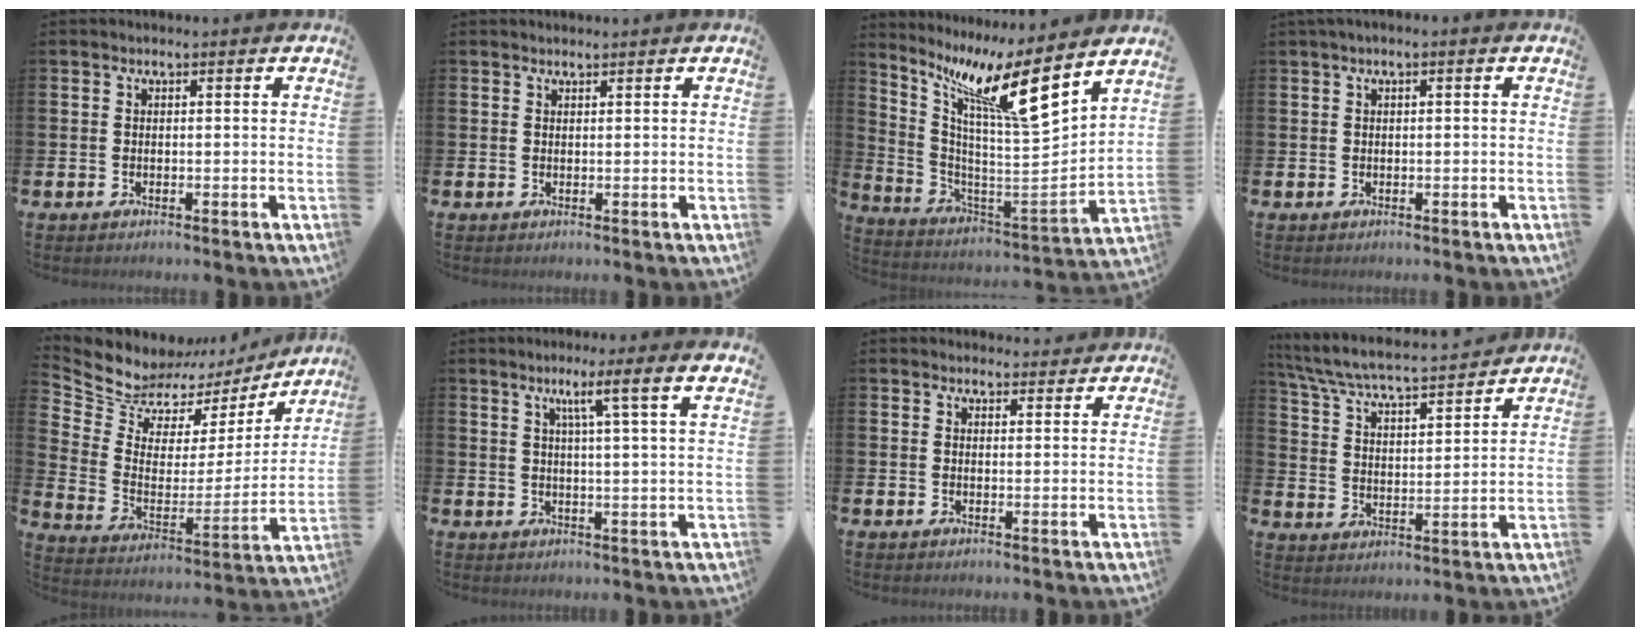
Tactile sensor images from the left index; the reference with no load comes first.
{"total": 0.7, "force": [0.7, 0.0, -0.1], "torque": [0.017, -0.006, 0.010]}
{"total": 13.9, "force": [9.0, 2.2, 10.3], "torque": [-0.209, -0.047, 0.140]}
{"total": 0.8, "force": [0.1, 0.0, 0.8], "torque": [-0.021, 0.003, 0.003]}
{"total": 7.5, "force": [6.8, 3.2, 0.3], "torque": [-0.054, -0.058, 0.120]}
{"total": 4.6, "force": [3.0, -1.0, 3.4], "torque": [-0.064, -0.012, 0.045]}
{"total": 2.2, "force": [2.1, 0.6, -0.2], "torque": [0.015, -0.014, 0.036]}
{"total": 6.6, "force": [6.3, 0.5, 2.1], "torque": [-0.074, -0.046, 0.106]}